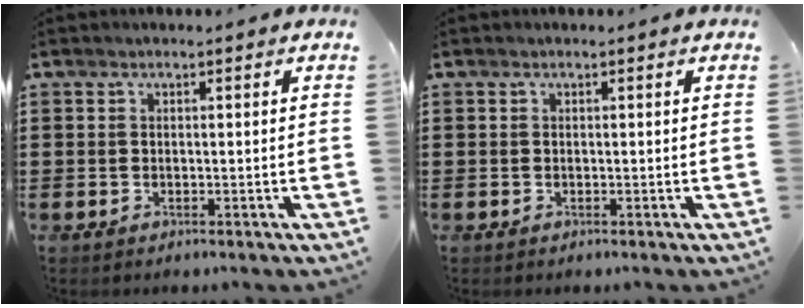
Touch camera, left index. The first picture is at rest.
{"total": 0.0}